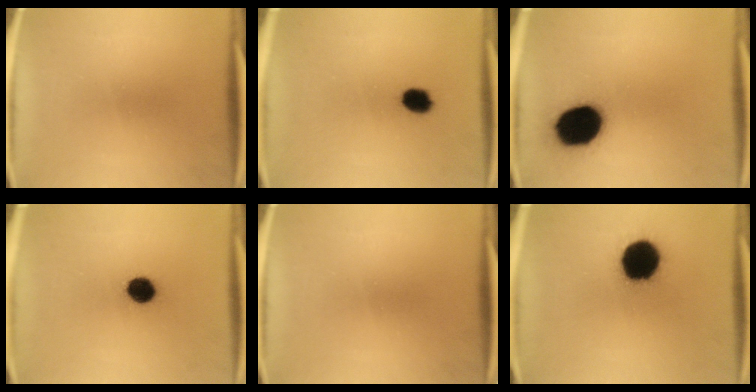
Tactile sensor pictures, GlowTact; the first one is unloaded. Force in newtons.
{"total": 4.3}
{"total": 17.4}
{"total": 6.7}
{"total": 0.0}
{"total": 18.7}